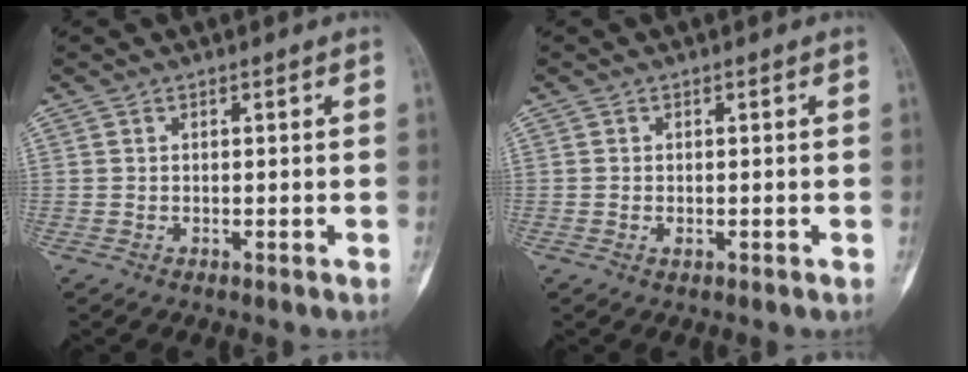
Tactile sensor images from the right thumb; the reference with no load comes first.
{"total": 0.8, "force": [-0.3, 0.5, 0.6], "torque": [-0.013, 0.001, -0.006]}